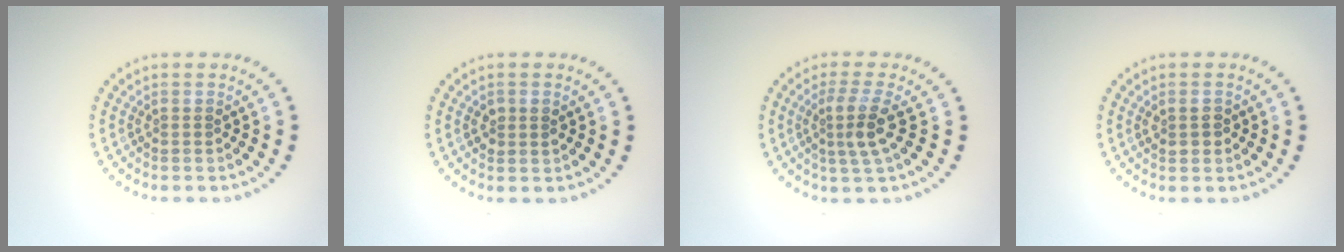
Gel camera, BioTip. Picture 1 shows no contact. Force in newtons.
{"total": 1.4, "press": 1.3, "slide": 0.2}
{"total": 2.9, "press": 2.4, "slide": 1.6}
{"total": 1.5, "press": 1.5, "slide": 0.3}